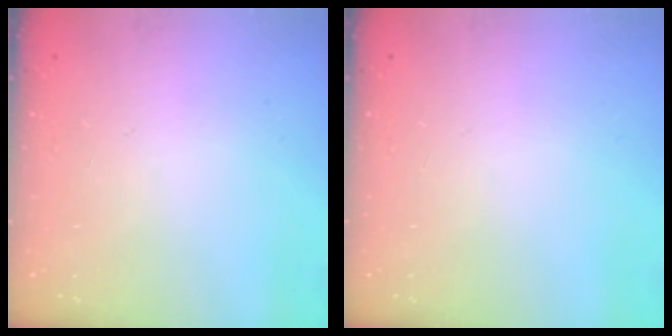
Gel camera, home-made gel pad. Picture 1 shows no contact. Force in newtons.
{"total": 0.0}